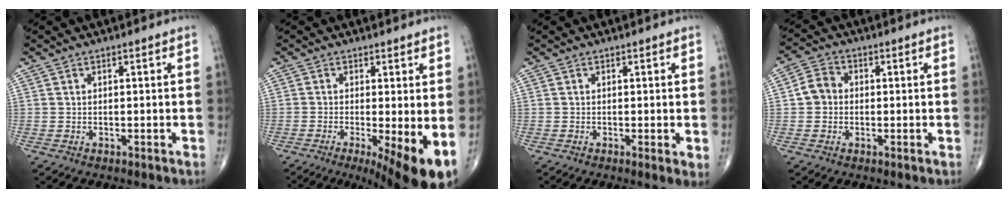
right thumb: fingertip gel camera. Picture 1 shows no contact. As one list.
[{"total": 10.9, "force": [-3.2, 2.7, 10.1], "torque": [-0.151, -0.018, -0.042]}, {"total": 2.1, "force": [-0.1, 0.4, 2.0], "torque": [-0.035, -0.008, -0.006]}, {"total": 4.5, "force": [-0.2, 3.9, 2.1], "torque": [-0.028, 0.013, -0.012]}]